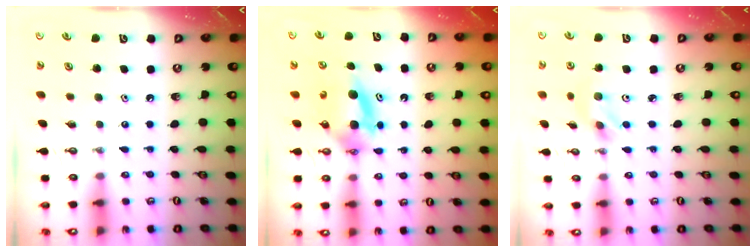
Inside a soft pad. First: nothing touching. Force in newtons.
{"total": 7.7, "press": 5.1, "slide": 5.8}
{"total": 2.7, "press": 2.7, "slide": 0.3}